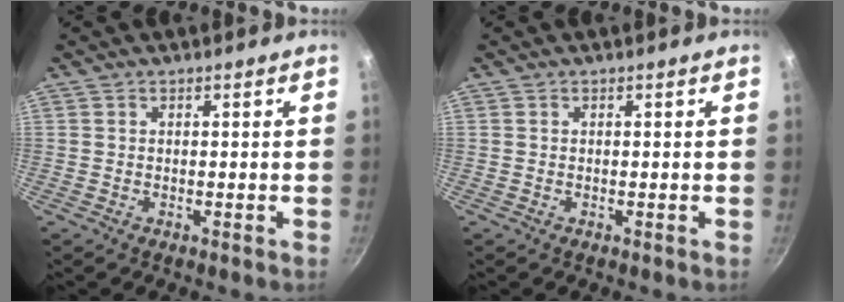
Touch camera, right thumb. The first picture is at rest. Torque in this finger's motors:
{"motor_torque": [-0.40, -0.08, 0.05, 0.04, 0.01]}